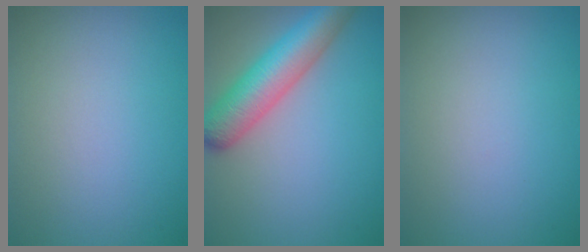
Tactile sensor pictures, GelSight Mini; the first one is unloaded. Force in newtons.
{"total": 6.8, "press": 6.8, "slide": 0.3}
{"total": 0.0}